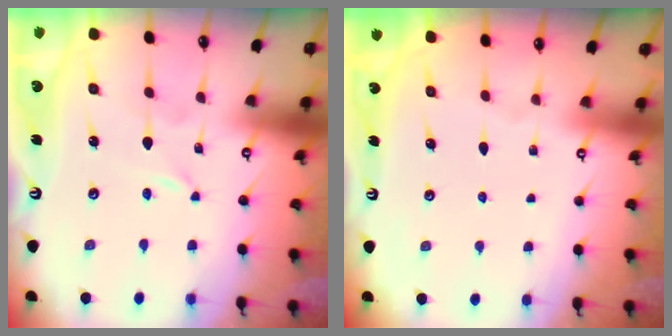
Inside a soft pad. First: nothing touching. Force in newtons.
{"total": 0.0}